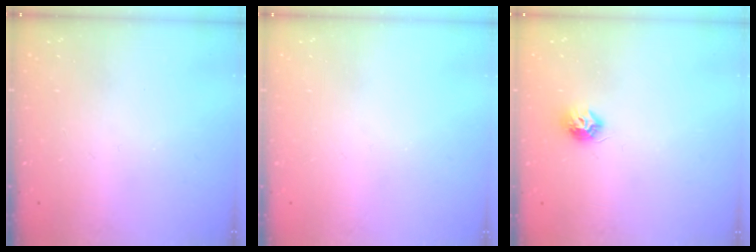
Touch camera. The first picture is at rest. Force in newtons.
{"total": 0.0}
{"total": 7.0, "press": 6.9, "slide": 0.5}